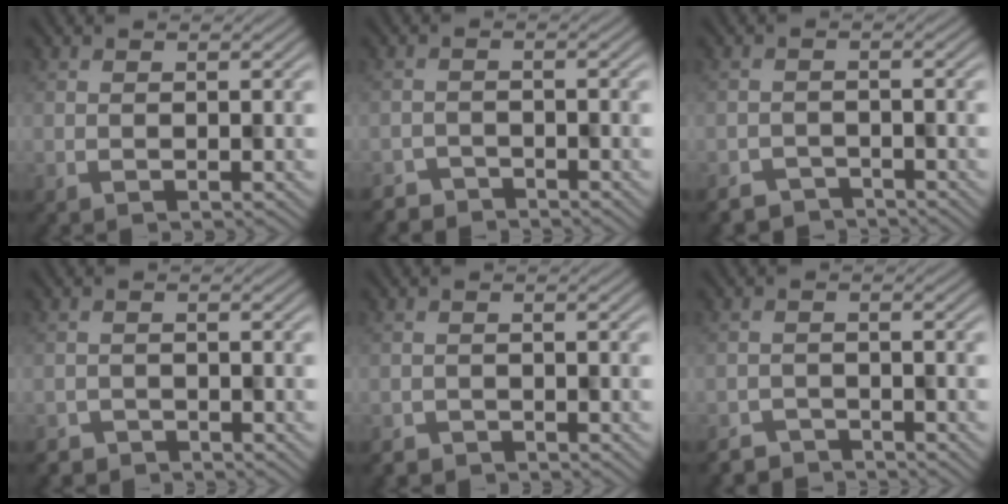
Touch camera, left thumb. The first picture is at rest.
{"total": 2.5, "force": [-2.4, 0.7, -0.5], "torque": [0.016, 0.000, -0.042]}
{"total": 3.0, "force": [-2.9, 1.0, -0.2], "torque": [0.006, -0.007, -0.046]}
{"total": 1.9, "force": [-1.7, 0.6, -0.6], "torque": [0.016, -0.002, -0.029]}
{"total": 1.7, "force": [-1.6, 0.6, -0.4], "torque": [0.010, -0.004, -0.027]}
{"total": 2.9, "force": [-2.8, 0.7, -0.3], "torque": [0.011, -0.002, -0.048]}